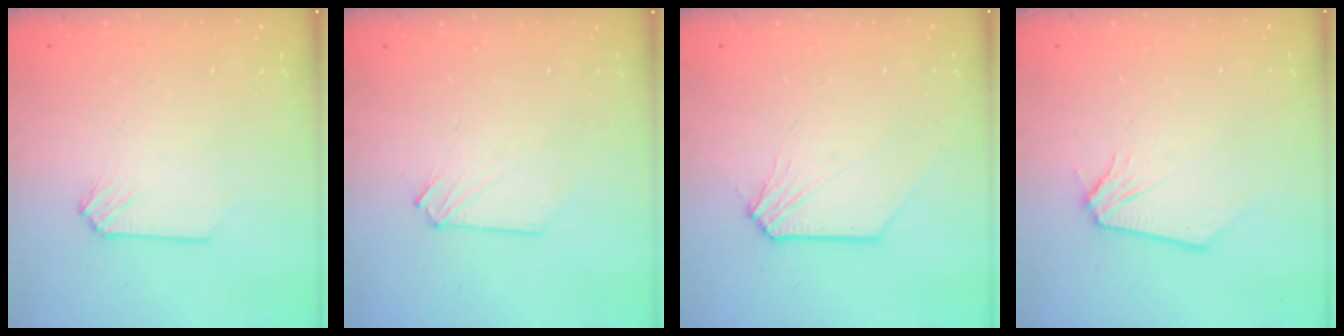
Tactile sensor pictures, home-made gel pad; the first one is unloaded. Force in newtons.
{"total": 0.9, "press": 0.9, "slide": 0.2}
{"total": 1.8, "press": 1.8, "slide": 0.2}
{"total": 0.0}